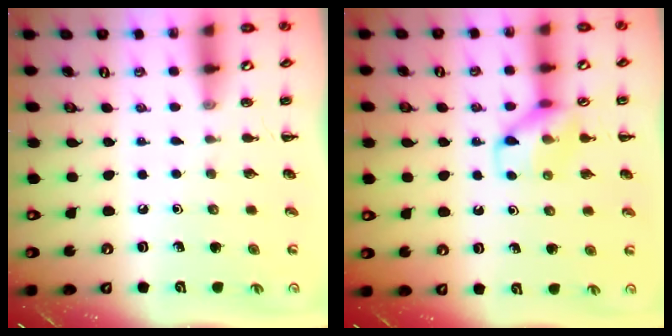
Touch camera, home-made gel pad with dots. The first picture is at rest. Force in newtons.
{"total": 11.9, "press": 11.8, "slide": 1.4}